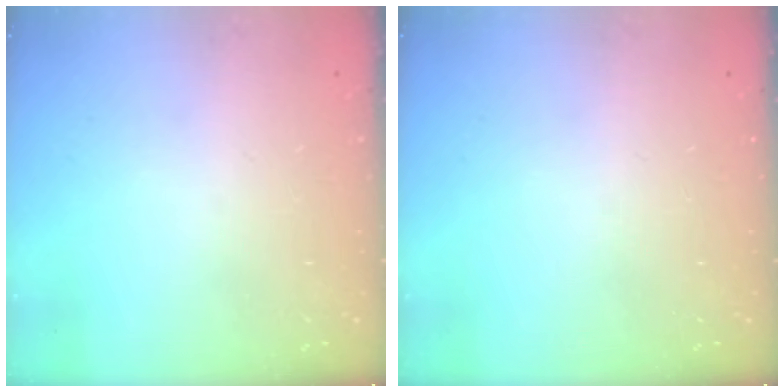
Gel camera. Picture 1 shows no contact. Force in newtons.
{"total": 0.0}